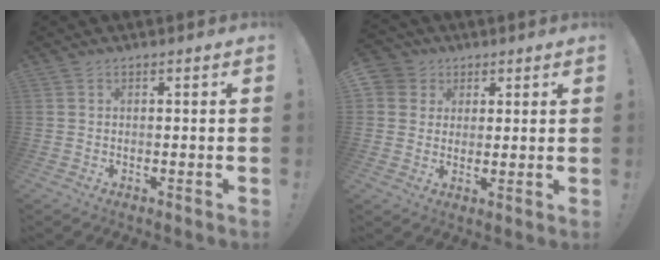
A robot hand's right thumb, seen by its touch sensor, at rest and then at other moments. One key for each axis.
{"total": 5.5, "fx": 2.2, "fy": 5.0, "fz": 1.1, "tx": -0.013, "ty": -0.013, "tz": 0.044}